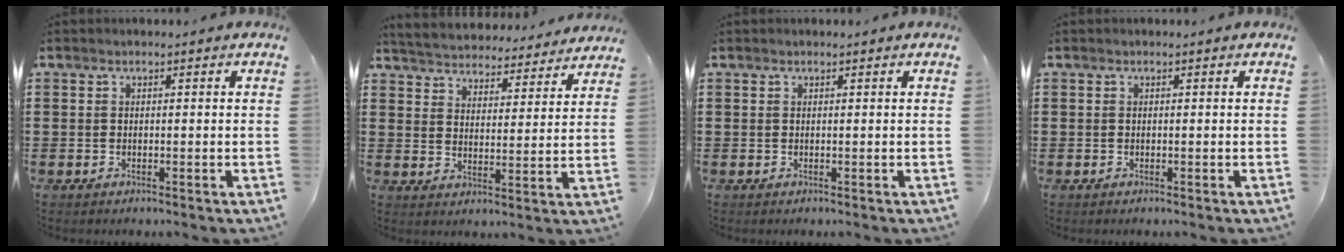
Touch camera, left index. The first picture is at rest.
{"total": 4.6, "force": [4.6, -0.2, -0.3], "torque": [-0.023, -0.040, 0.078]}
{"total": 0.0}
{"total": 0.0}